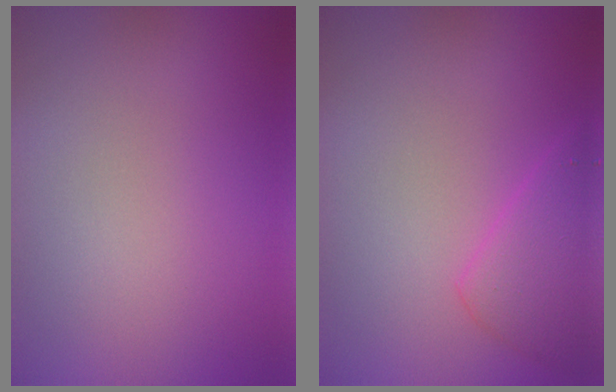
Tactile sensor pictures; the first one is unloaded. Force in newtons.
{"total": 3.0, "press": 3.0, "slide": 0.2}